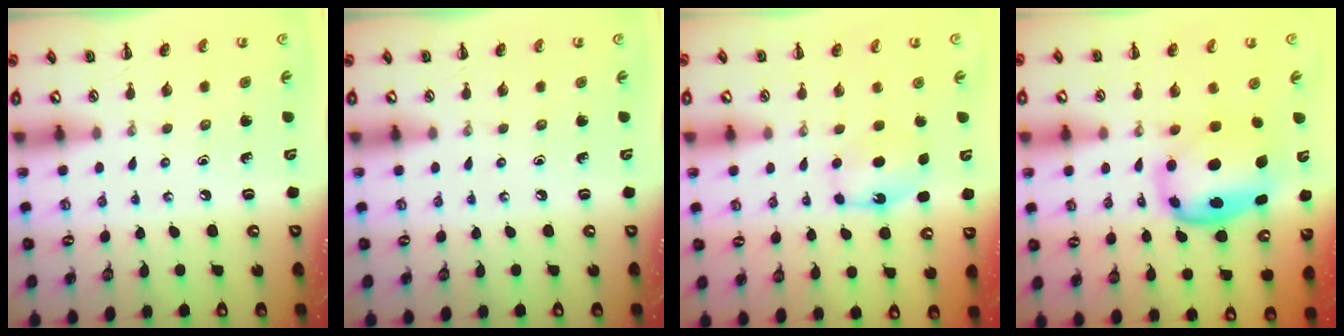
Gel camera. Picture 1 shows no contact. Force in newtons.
{"total": 0.0}
{"total": 6.1, "press": 5.8, "slide": 1.9}
{"total": 6.5, "press": 6.3, "slide": 1.6}